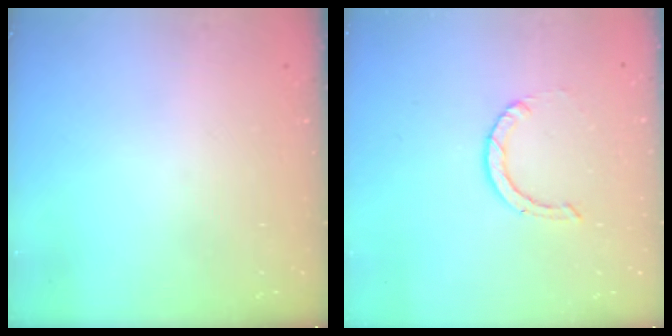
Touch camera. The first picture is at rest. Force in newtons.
{"total": 0.9, "press": 0.9, "slide": 0.1}